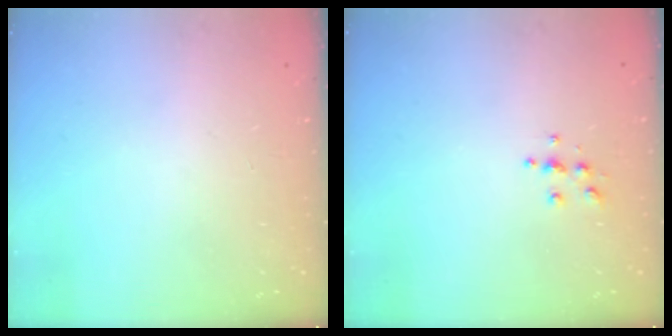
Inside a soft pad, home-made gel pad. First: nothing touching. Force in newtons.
{"total": 4.9, "press": 4.9, "slide": 0.5}